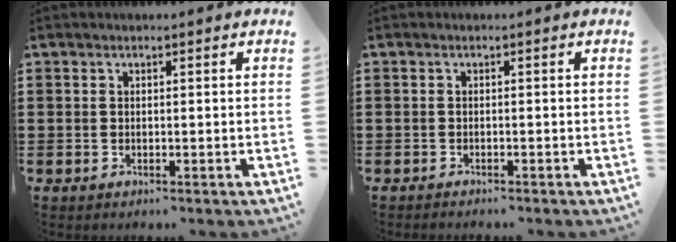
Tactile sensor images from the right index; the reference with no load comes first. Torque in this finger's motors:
{"motor_torque": [-1.14, 1.00, -0.53, -0.15]}